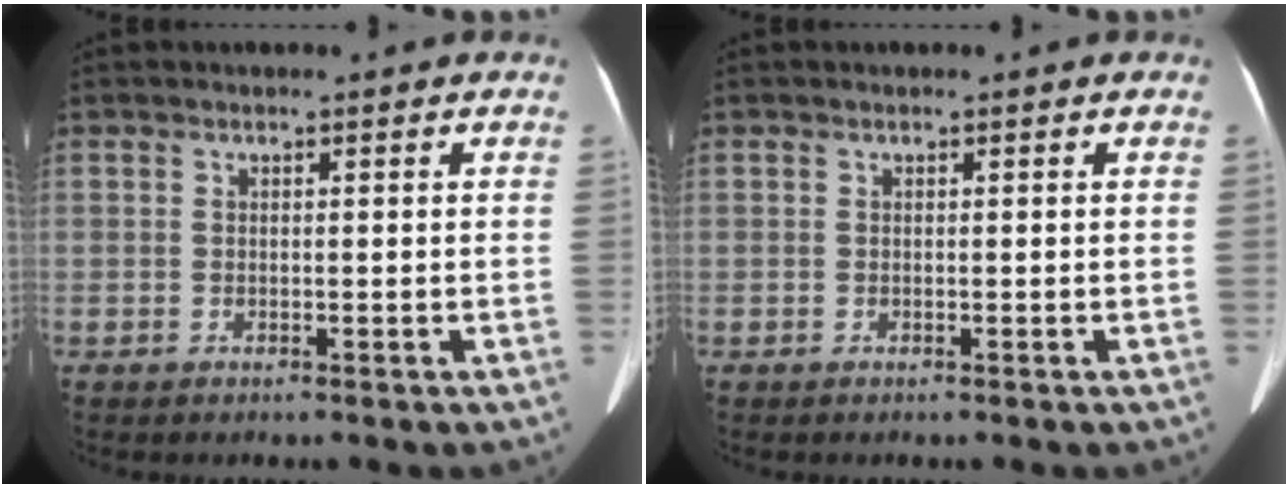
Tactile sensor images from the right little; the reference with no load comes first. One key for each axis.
{"total": 0.0}